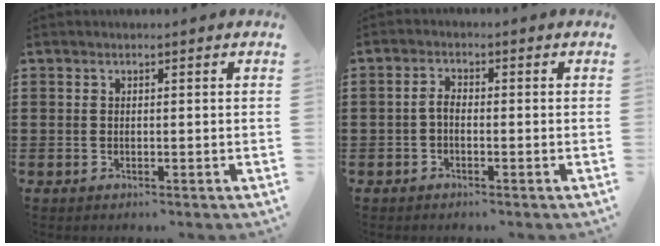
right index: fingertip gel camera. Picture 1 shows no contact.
{"total": 2.0, "force": [-0.8, 0.9, 1.5], "torque": [-0.038, 0.000, -0.018]}